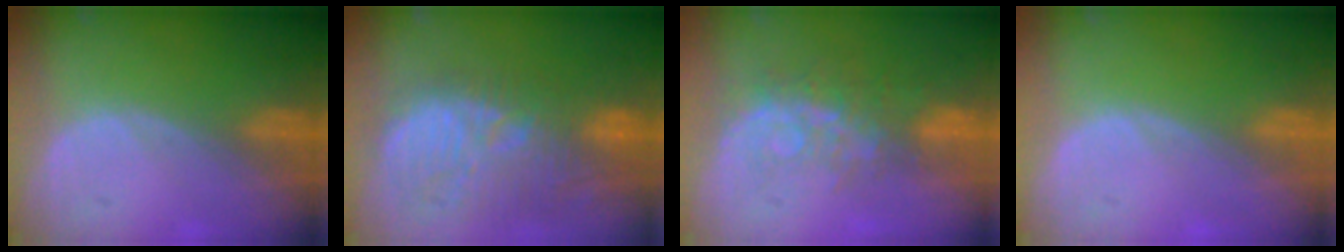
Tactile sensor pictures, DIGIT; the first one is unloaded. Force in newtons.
{"total": 12.3, "press": 11.7, "slide": 3.8}
{"total": 8.5, "press": 7.0, "slide": 4.8}
{"total": 0.0}